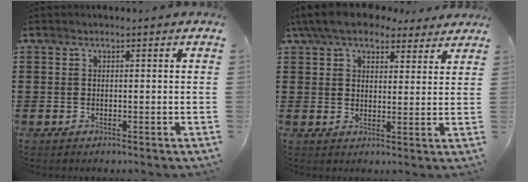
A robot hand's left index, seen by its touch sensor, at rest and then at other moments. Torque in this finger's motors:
{"motor_torque": [2.14, 0.00, 0.96, 0.21]}